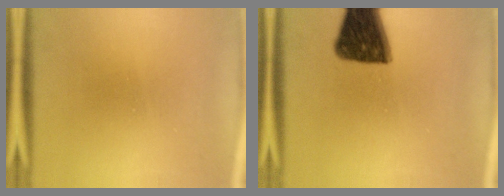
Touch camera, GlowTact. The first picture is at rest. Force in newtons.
{"total": 13.6}